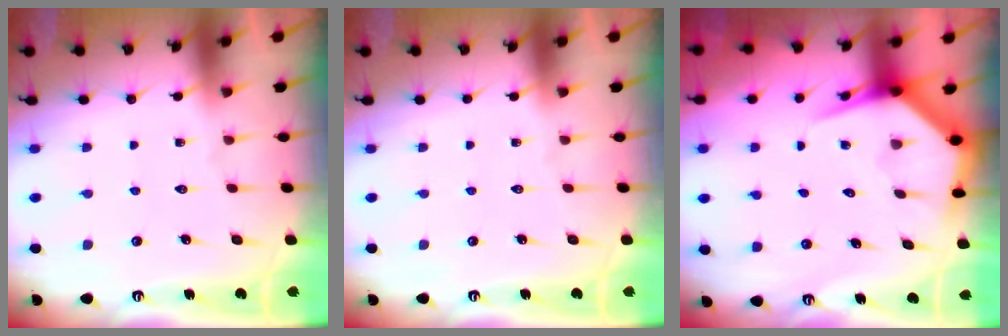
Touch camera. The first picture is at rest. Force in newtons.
{"total": 0.0}
{"total": 5.2, "press": 5.1, "slide": 0.7}